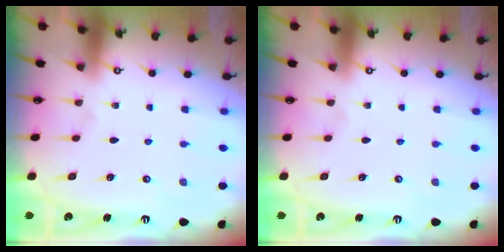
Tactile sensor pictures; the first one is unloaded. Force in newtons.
{"total": 0.0}